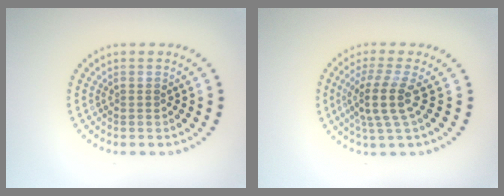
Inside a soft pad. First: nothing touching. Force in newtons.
{"total": 3.6, "press": 2.7, "slide": 2.4}